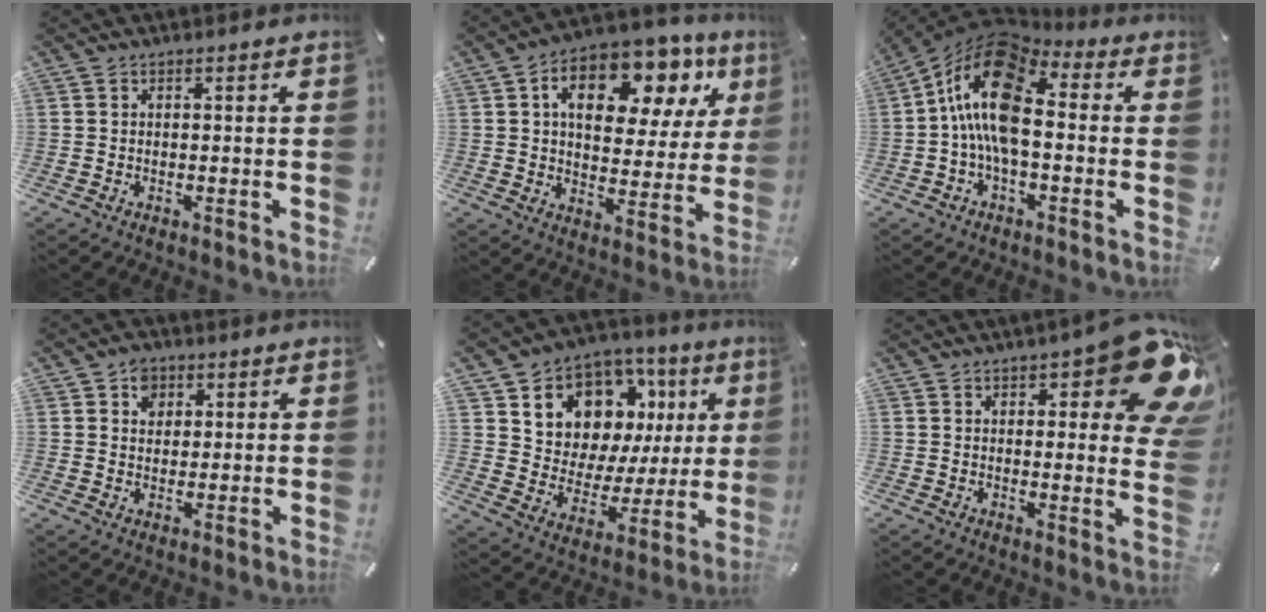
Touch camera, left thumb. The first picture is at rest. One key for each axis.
{"total": 16.7, "fx": 8.3, "fy": 9.9, "fz": 10.6, "tx": -0.159, "ty": -0.040, "tz": 0.138}
{"total": 16.4, "fx": 0.4, "fy": 9.0, "fz": 13.7, "tx": -0.275, "ty": 0.002, "tz": 0.002}
{"total": 4.5, "fx": 2.0, "fy": 3.9, "fz": 1.2, "tx": -0.002, "ty": -0.004, "tz": 0.030}
{"total": 11.8, "fx": 6.9, "fy": 8.8, "fz": 3.8, "tx": -0.069, "ty": -0.069, "tz": 0.128}
{"total": 16.3, "fx": 8.2, "fy": 5.1, "fz": 13.1, "tx": -0.164, "ty": -0.054, "tz": 0.131}